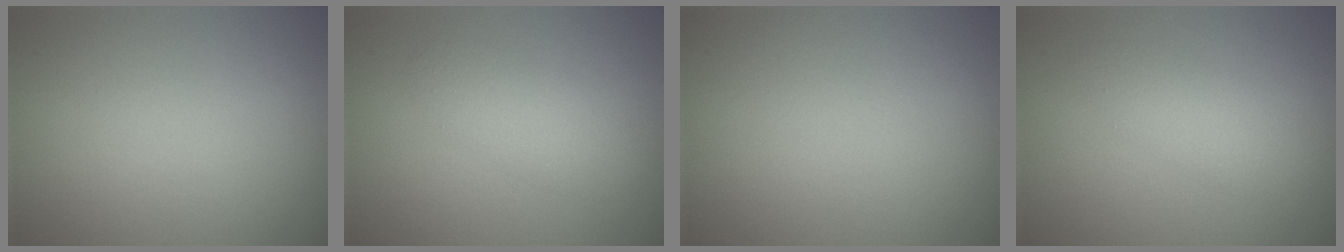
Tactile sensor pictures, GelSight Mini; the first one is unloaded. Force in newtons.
{"total": 2.5, "press": 2.5, "slide": 0.1}
{"total": 0.0}
{"total": 2.4, "press": 2.4, "slide": 0.1}